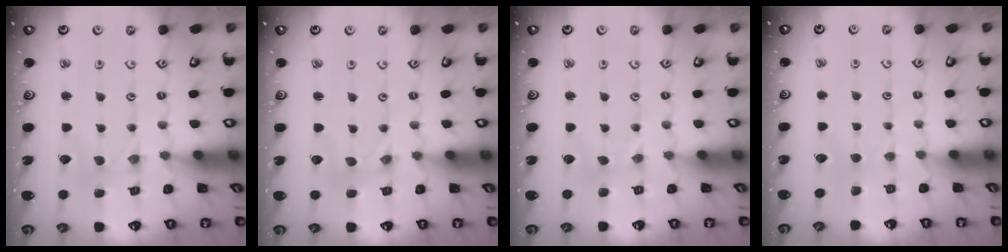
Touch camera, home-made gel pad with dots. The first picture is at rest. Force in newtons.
{"total": 0.0}
{"total": 1.0, "press": 1.0, "slide": 0.2}
{"total": 2.0, "press": 2.0, "slide": 0.4}